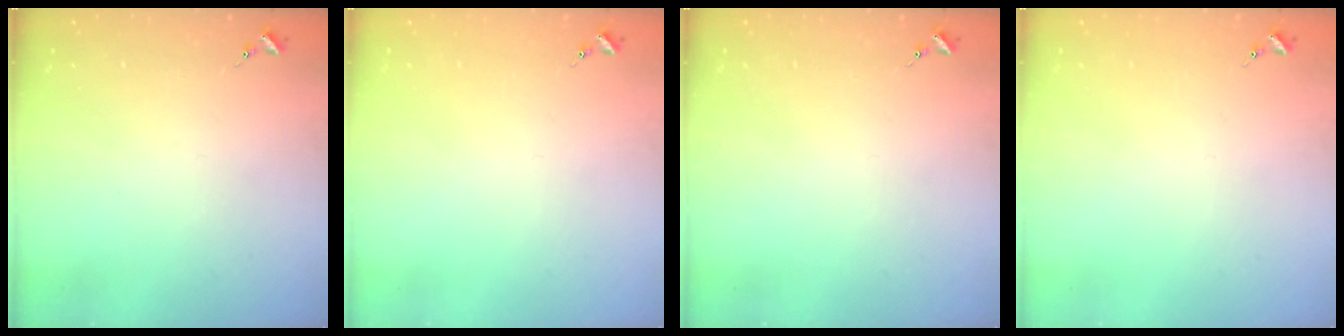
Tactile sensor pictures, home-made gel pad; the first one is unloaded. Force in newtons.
{"total": 0.0}
{"total": 0.0}
{"total": 0.0}